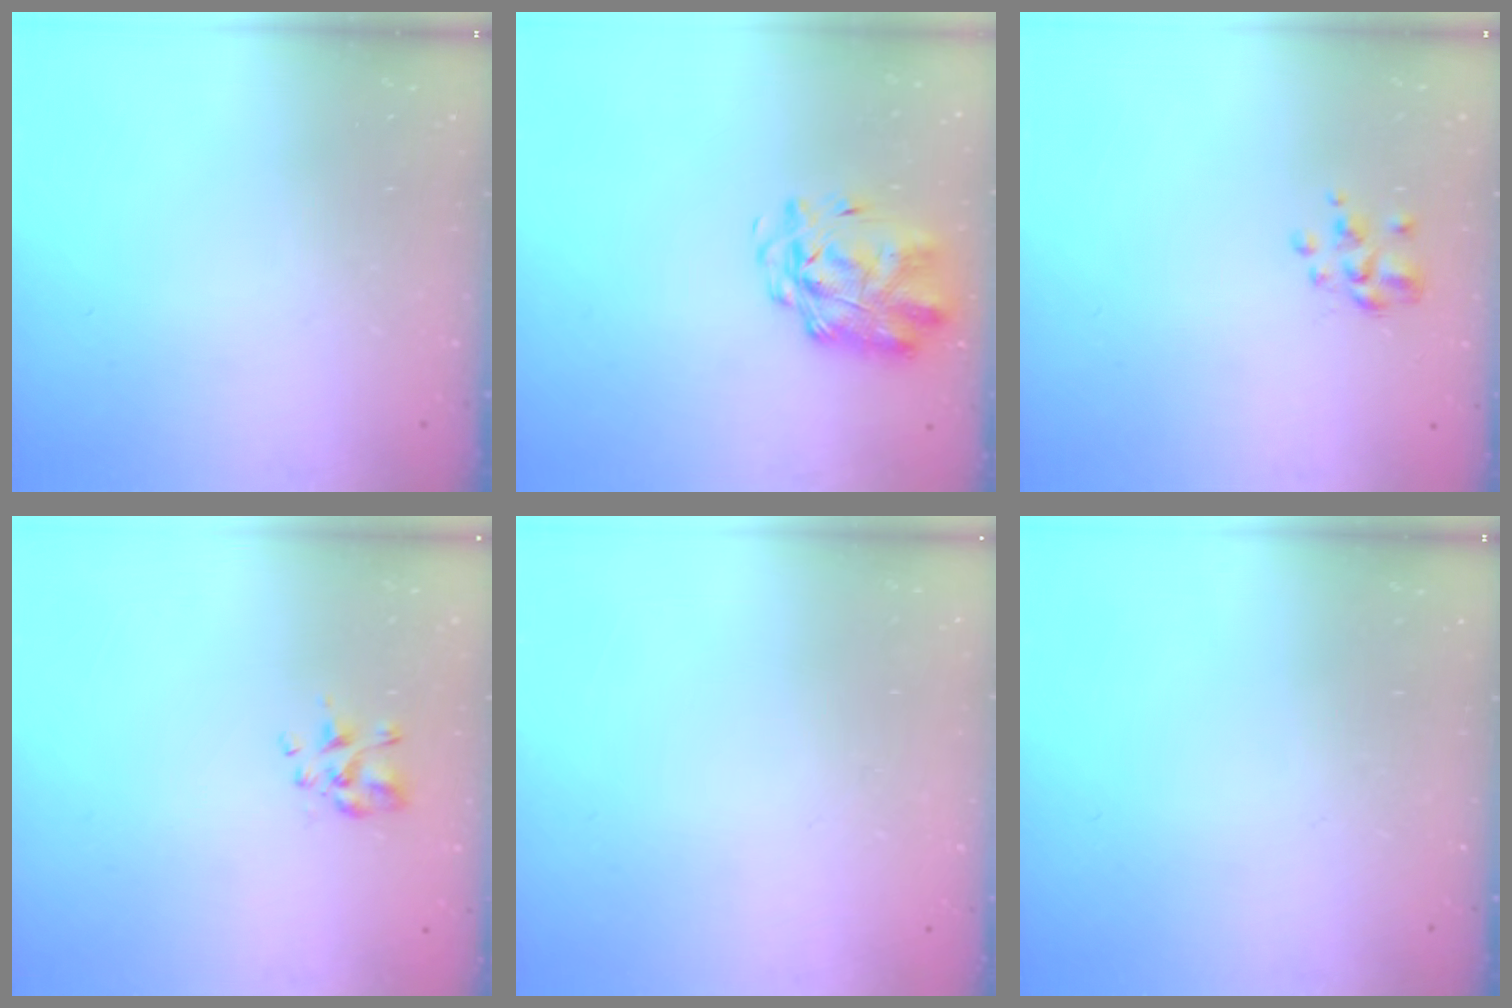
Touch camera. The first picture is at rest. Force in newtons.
{"total": 2.9, "press": 2.8, "slide": 0.8}
{"total": 2.7, "press": 2.6, "slide": 0.6}
{"total": 1.9, "press": 1.7, "slide": 0.7}
{"total": 1.8, "press": 1.8, "slide": 0.2}
{"total": 0.0}